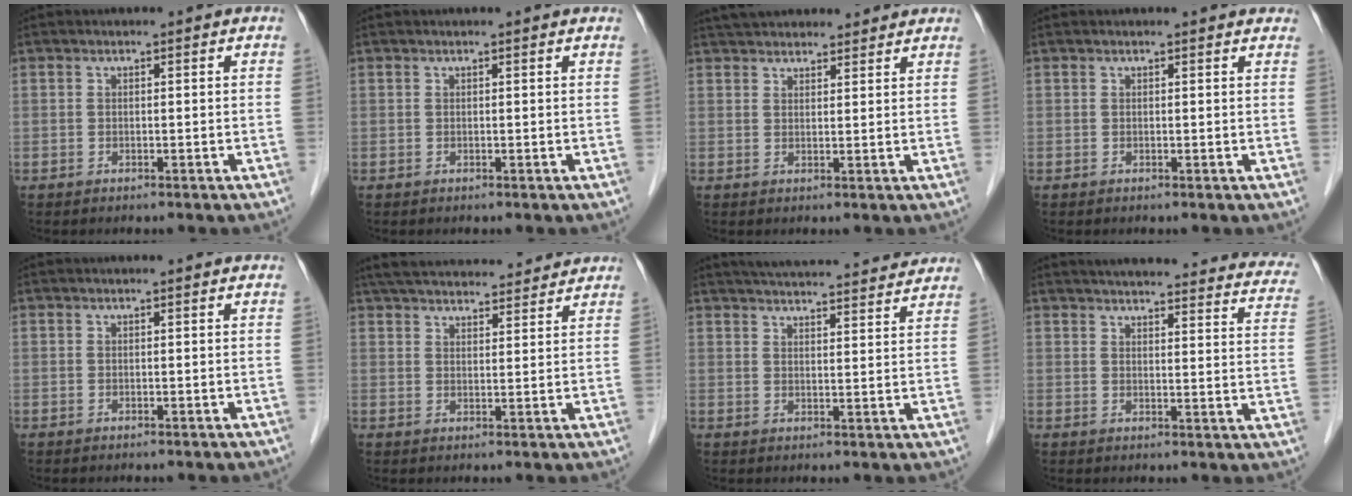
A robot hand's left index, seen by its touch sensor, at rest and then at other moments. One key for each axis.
{"total": 1.5, "fx": 1.4, "fy": 0.1, "fz": 0.5, "tx": -0.011, "ty": 0.010, "tz": 0.012}
{"total": 12.2, "fx": 11.0, "fy": 3.5, "fz": 3.9, "tx": -0.050, "ty": 0.043, "tz": 0.159}
{"total": 4.6, "fx": 4.3, "fy": 1.0, "fz": 1.3, "tx": -0.008, "ty": 0.015, "tz": 0.034}
{"total": 0.6, "fx": 0.5, "fy": 0.0, "fz": 0.2, "tx": -0.005, "ty": 0.007, "tz": 0.005}
{"total": 18.3, "fx": 16.8, "fy": 3.7, "fz": 6.2, "tx": -0.104, "ty": 0.044, "tz": 0.241}
{"total": 20.2, "fx": 18.7, "fy": 2.3, "fz": 7.2, "tx": -0.107, "ty": 0.015, "tz": 0.243}
{"total": 26.9, "fx": 24.3, "fy": 4.4, "fz": 10.5, "tx": -0.133, "ty": -0.043, "tz": 0.267}